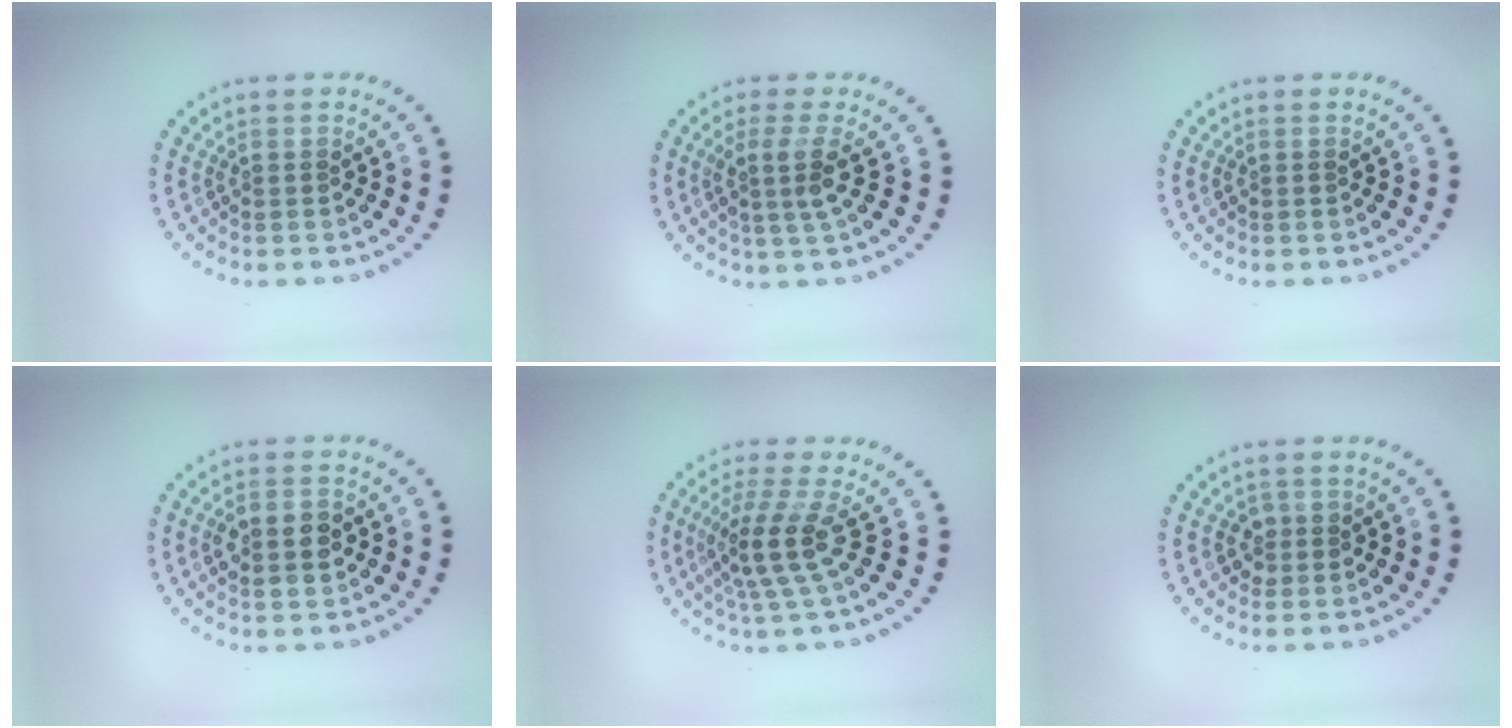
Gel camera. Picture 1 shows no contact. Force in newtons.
{"total": 2.6, "press": 2.0, "slide": 1.7}
{"total": 0.0}
{"total": 3.0, "press": 3.0, "slide": 0.0}
{"total": 3.8, "press": 2.7, "slide": 2.7}
{"total": 1.2, "press": 1.1, "slide": 0.6}